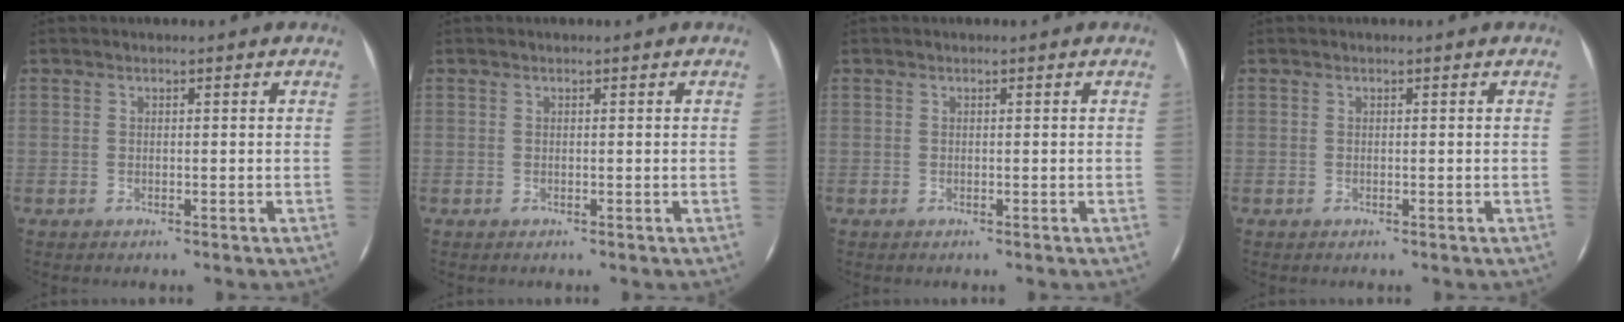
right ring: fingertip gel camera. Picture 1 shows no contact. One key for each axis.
{"total": 0.0}
{"total": 0.0}
{"total": 0.0}